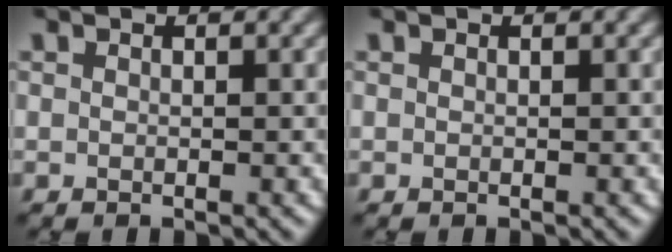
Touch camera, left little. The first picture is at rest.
{"total": 0.0}